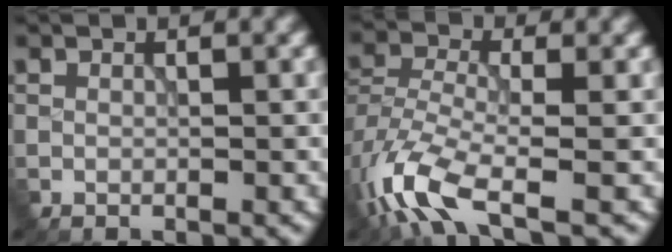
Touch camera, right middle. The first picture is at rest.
{"total": 7.5, "force": [-4.5, 2.8, 5.3], "torque": [-0.124, -0.010, -0.100]}